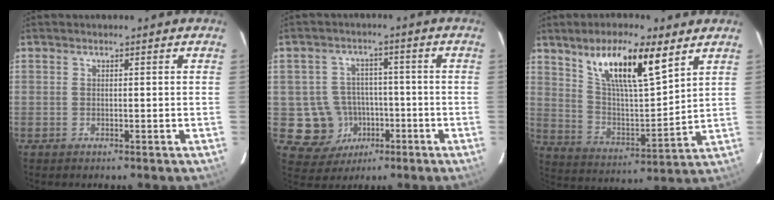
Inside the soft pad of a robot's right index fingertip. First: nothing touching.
{"total": 9.1, "force": [-2.7, 8.6, 1.5], "torque": [-0.052, 0.029, -0.023]}
{"total": 15.8, "force": [9.2, 3.8, 12.2], "torque": [-0.211, 0.009, 0.170]}